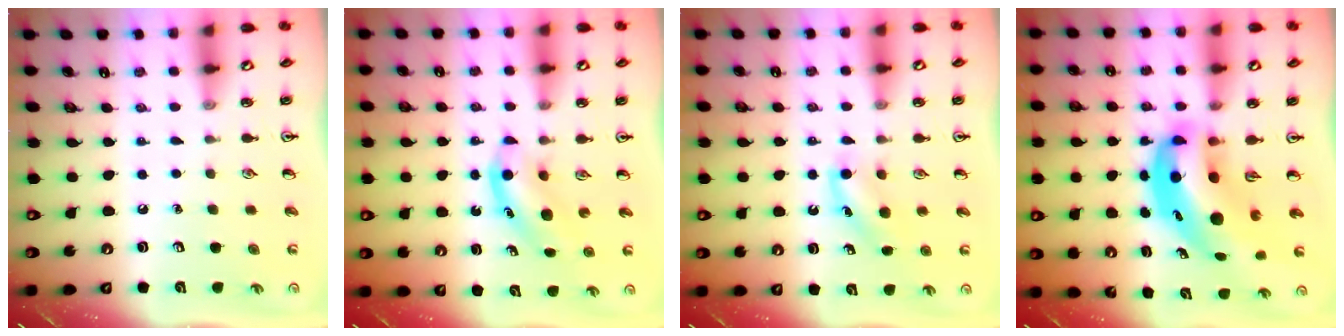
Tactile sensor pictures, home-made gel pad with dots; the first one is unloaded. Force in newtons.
{"total": 4.3, "press": 4.1, "slide": 1.2}
{"total": 5.2, "press": 5.0, "slide": 1.2}
{"total": 10.9, "press": 10.4, "slide": 3.0}